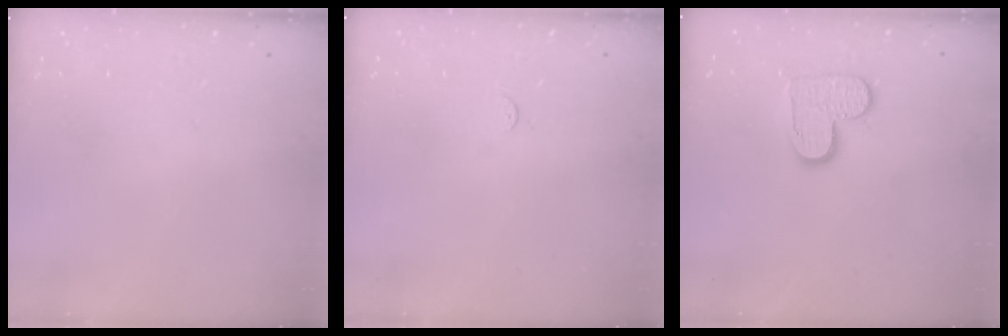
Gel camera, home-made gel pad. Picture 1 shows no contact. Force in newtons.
{"total": 2.7, "press": 2.7, "slide": 0.4}
{"total": 9.9, "press": 9.9, "slide": 0.3}